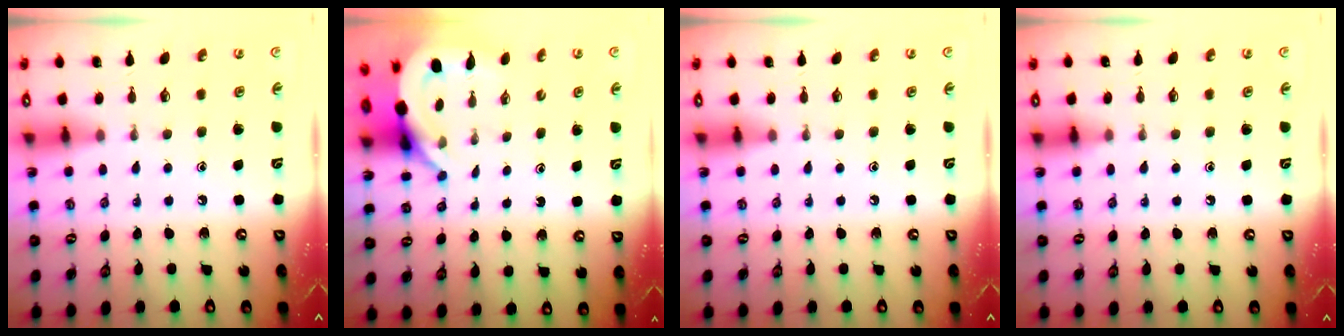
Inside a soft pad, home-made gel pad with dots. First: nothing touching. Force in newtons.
{"total": 6.4, "press": 6.4, "slide": 0.5}
{"total": 0.0}
{"total": 5.1, "press": 5.0, "slide": 0.7}